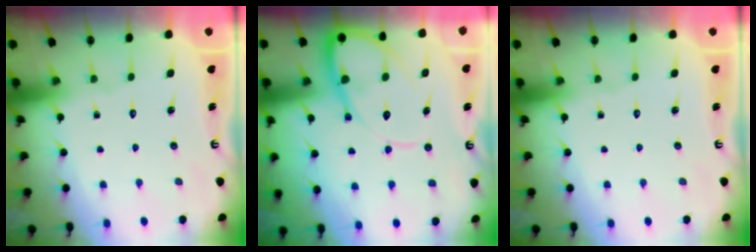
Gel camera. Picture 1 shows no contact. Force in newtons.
{"total": 12.0, "press": 12.0, "slide": 1.3}
{"total": 0.0}